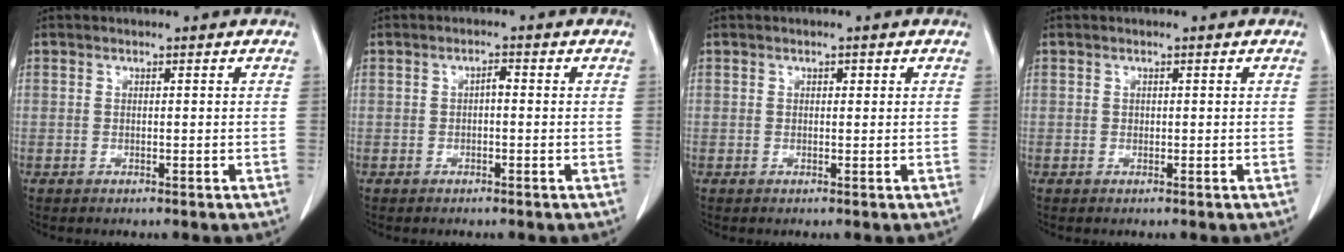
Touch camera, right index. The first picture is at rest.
{"total": 1.2, "force": [-0.1, 0.4, 1.1], "torque": [-0.018, 0.004, -0.002]}
{"total": 0.6, "force": [0.2, 0.3, 0.4], "torque": [-0.004, 0.001, 0.003]}
{"total": 0.0}